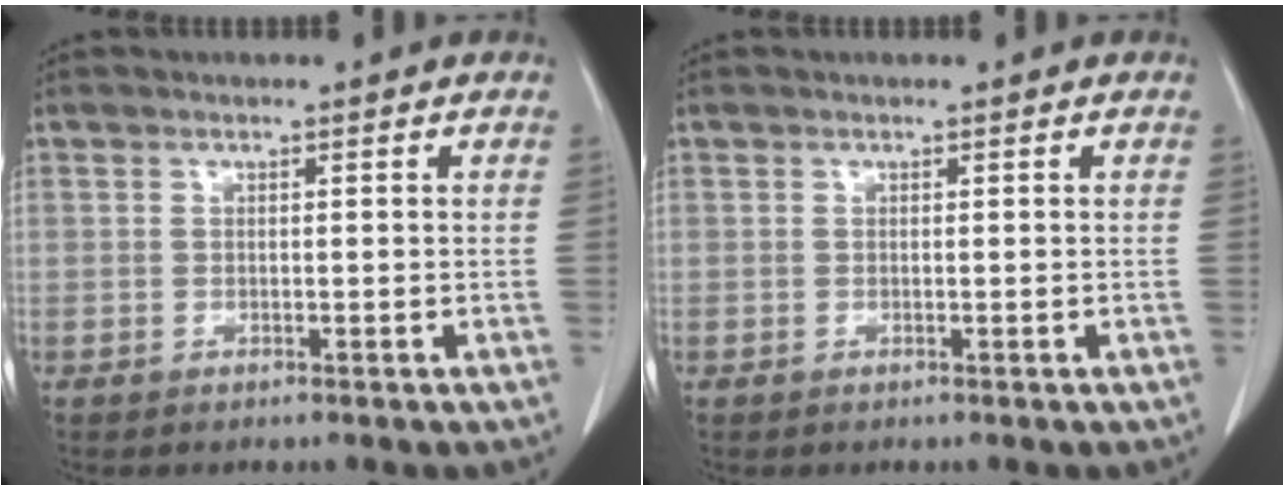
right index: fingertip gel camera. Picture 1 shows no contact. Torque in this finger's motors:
{"motor_torque": [0.00, 0.05, -0.03, 0.01]}